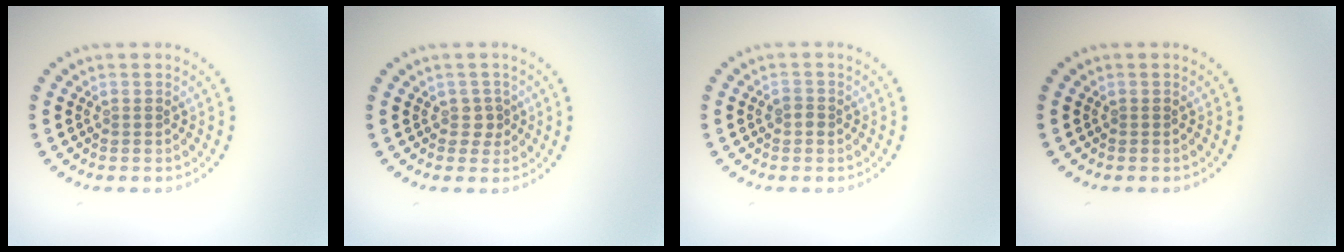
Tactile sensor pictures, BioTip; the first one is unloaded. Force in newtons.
{"total": 1.3, "press": 1.1, "slide": 0.7}
{"total": 1.0, "press": 0.9, "slide": 0.3}
{"total": 0.0}